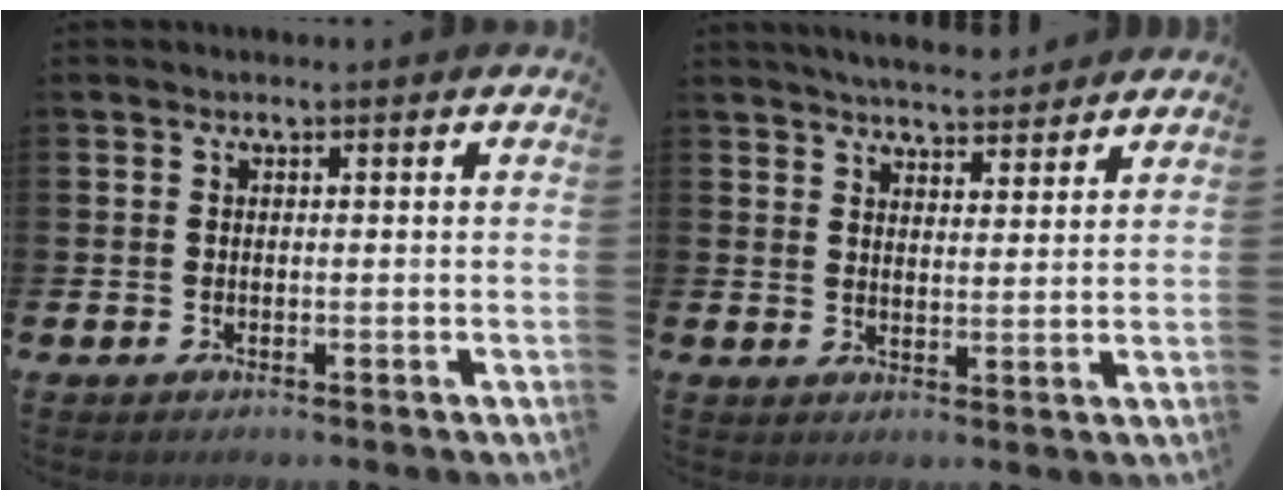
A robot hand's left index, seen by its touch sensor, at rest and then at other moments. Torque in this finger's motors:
{"motor_torque": [1.07, -1.07, 0.44, 0.13]}